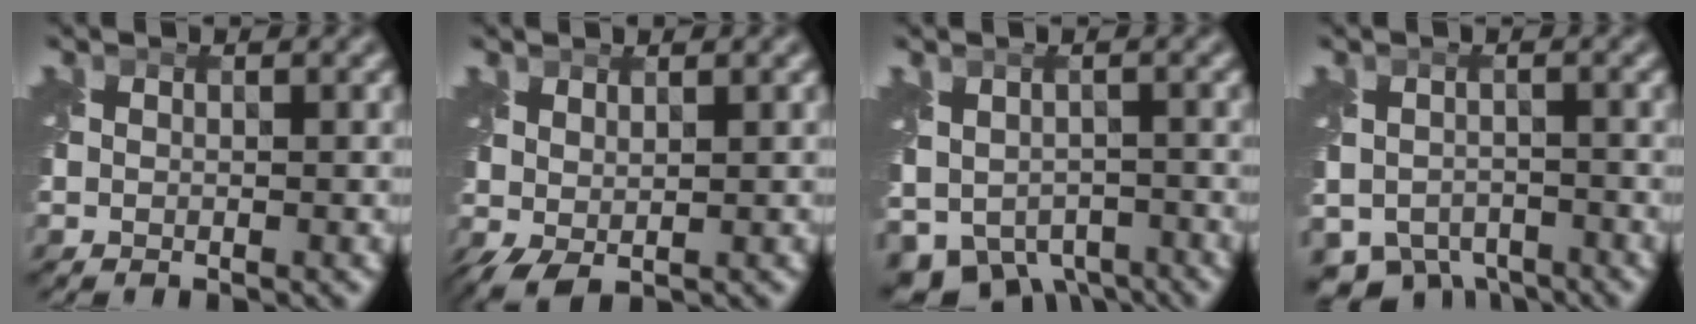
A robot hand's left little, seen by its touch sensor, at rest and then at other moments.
{"total": 1.8, "force": [0.7, 0.8, 1.5], "torque": [-0.040, 0.007, 0.018]}
{"total": 5.6, "force": [-2.8, 4.1, 2.6], "torque": [-0.045, -0.020, -0.031]}
{"total": 5.8, "force": [-4.3, 3.5, 1.5], "torque": [-0.014, -0.014, -0.059]}